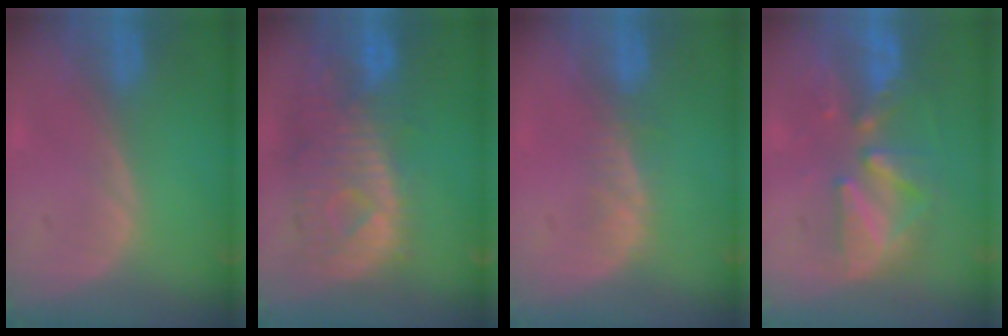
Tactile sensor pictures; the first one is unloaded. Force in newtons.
{"total": 10.9, "press": 9.6, "slide": 5.2}
{"total": 2.8, "press": 2.3, "slide": 1.7}
{"total": 8.1, "press": 7.9, "slide": 1.9}